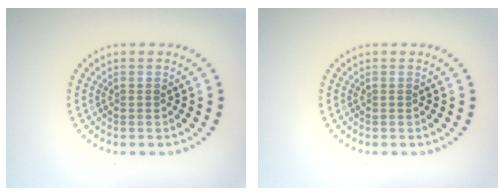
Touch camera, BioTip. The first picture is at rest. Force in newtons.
{"total": 0.0}